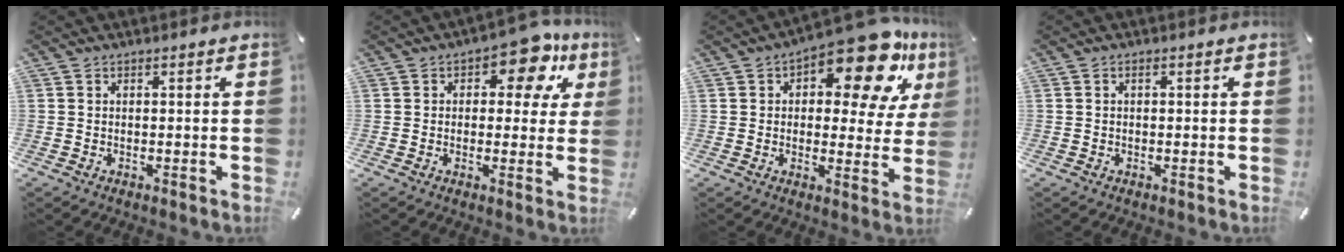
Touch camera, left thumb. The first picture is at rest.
{"total": 11.0, "force": [5.2, 5.8, 7.8], "torque": [-0.089, -0.028, 0.083]}
{"total": 17.2, "force": [10.1, 6.8, 12.2], "torque": [-0.167, -0.066, 0.163]}
{"total": 0.7, "force": [0.0, 0.4, 0.6], "torque": [-0.013, 0.002, -0.001]}